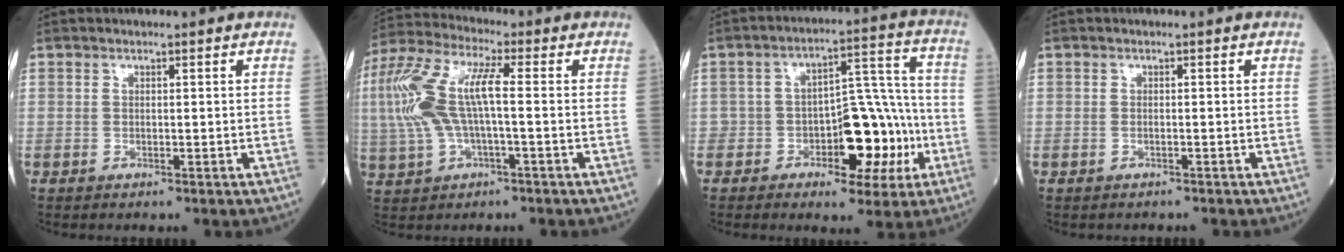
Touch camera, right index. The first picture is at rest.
{"total": 11.7, "force": [0.1, 3.1, 11.2], "torque": [-0.264, 0.025, 0.004]}
{"total": 11.6, "force": [-3.6, 5.5, 9.5], "torque": [-0.134, 0.029, -0.047]}
{"total": 0.8, "force": [-0.6, 0.5, 0.0], "torque": [-0.002, 0.002, -0.008]}